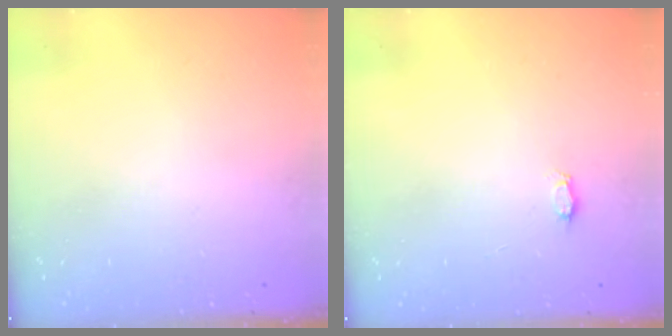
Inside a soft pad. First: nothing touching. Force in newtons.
{"total": 2.3, "press": 2.3, "slide": 0.3}